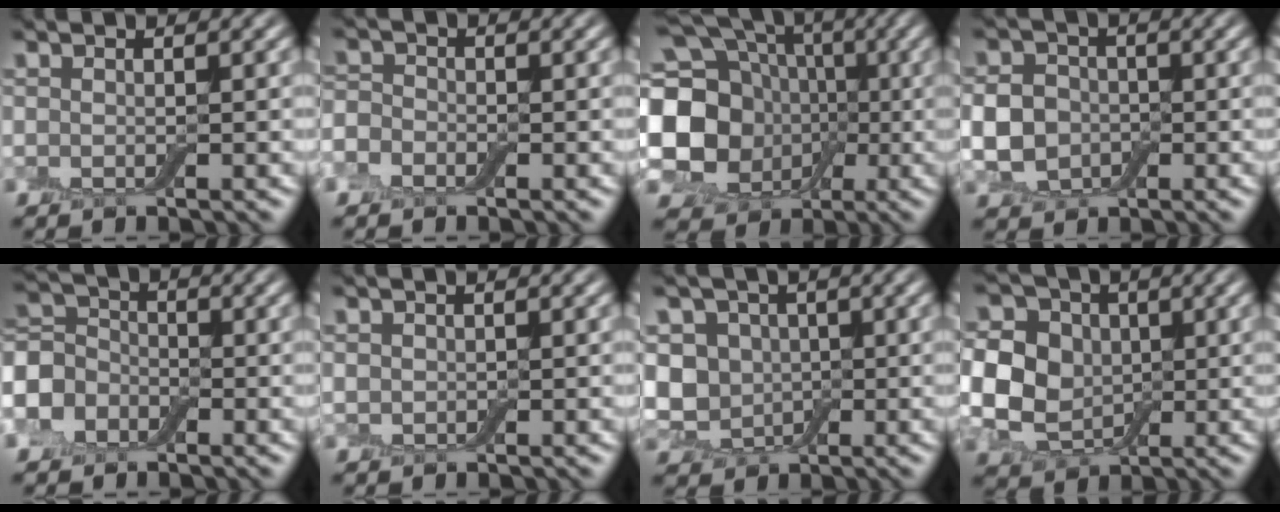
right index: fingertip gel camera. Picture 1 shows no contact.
{"total": 2.2, "force": [-1.1, 1.7, 0.8], "torque": [-0.009, 0.002, -0.029]}
{"total": 19.1, "force": [-0.1, 17.0, 8.7], "torque": [-0.202, 0.007, -0.047]}
{"total": 4.7, "force": [-0.8, 3.9, 2.6], "torque": [-0.060, 0.000, -0.021]}
{"total": 5.1, "force": [-2.3, 4.0, 2.2], "torque": [-0.049, 0.007, -0.062]}
{"total": 0.7, "force": [0.1, 0.7, 0.2], "torque": [-0.002, 0.000, 0.001]}
{"total": 5.5, "force": [0.2, 4.8, 2.7], "torque": [-0.039, -0.001, -0.009]}
{"total": 10.8, "force": [1.1, 9.4, 5.3], "torque": [-0.126, 0.023, 0.000]}